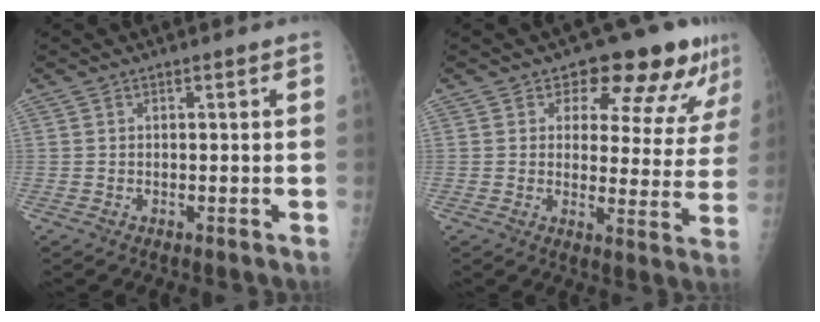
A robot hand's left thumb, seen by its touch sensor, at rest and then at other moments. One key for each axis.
{"total": 13.5, "fx": 9.9, "fy": 6.2, "fz": 6.7, "tx": -0.027, "ty": -0.058, "tz": 0.109}